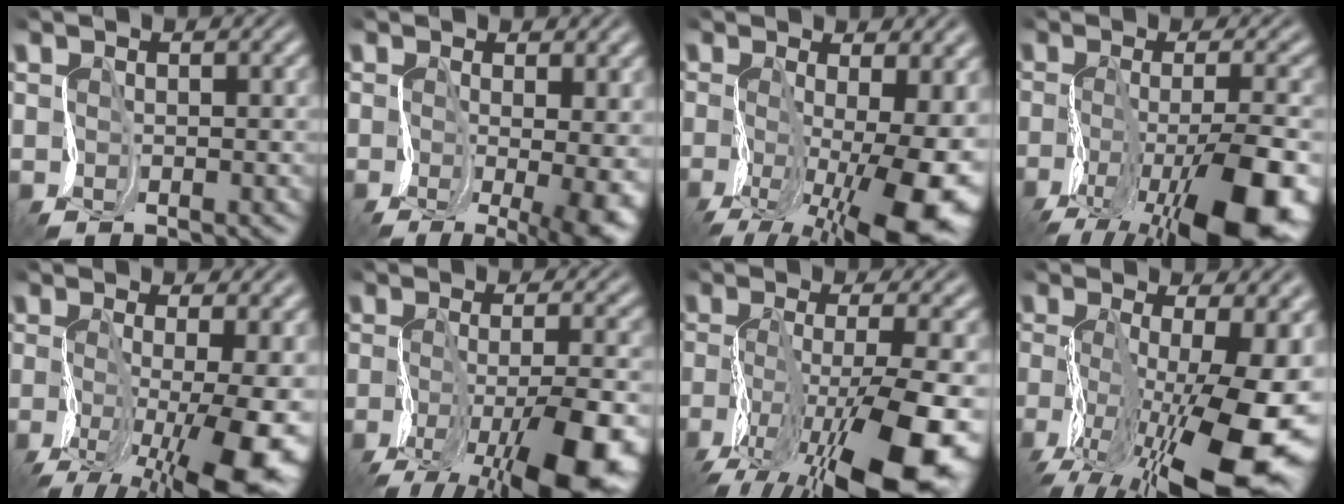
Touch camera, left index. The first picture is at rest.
{"total": 9.3, "force": [-1.9, 4.2, 8.1], "torque": [-0.127, -0.033, -0.014]}
{"total": 10.6, "force": [-3.0, 4.6, 9.1], "torque": [-0.177, -0.030, -0.050]}
{"total": 11.3, "force": [-5.6, 4.1, 8.9], "torque": [-0.173, -0.011, -0.098]}
{"total": 9.6, "force": [-3.1, 3.7, 8.3], "torque": [-0.171, -0.028, -0.050]}
{"total": 9.6, "force": [-5.1, 3.3, 7.4], "torque": [-0.150, -0.017, -0.089]}
{"total": 12.7, "force": [-6.0, 4.4, 10.3], "torque": [-0.214, -0.009, -0.106]}
{"total": 13.9, "force": [-3.8, 5.5, 12.1], "torque": [-0.240, -0.007, -0.068]}